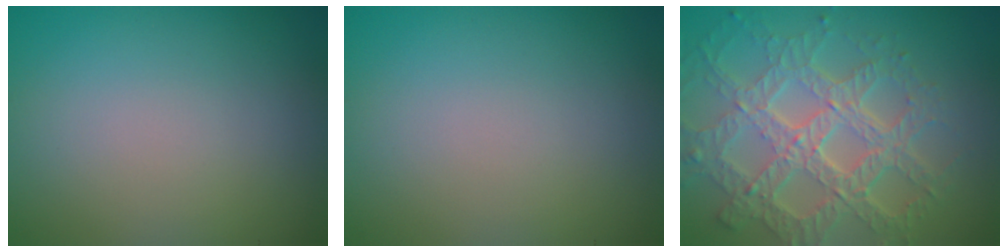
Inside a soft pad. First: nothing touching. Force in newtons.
{"total": 0.0}
{"total": 7.8, "press": 5.6, "slide": 5.5}